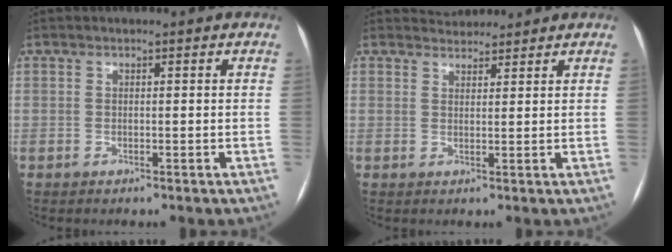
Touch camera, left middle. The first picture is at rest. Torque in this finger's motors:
{"motor_torque": [0.16, -0.10, -0.01, -0.03]}